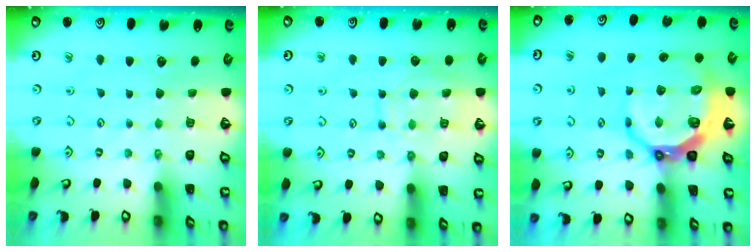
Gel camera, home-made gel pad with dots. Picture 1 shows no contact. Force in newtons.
{"total": 11.2, "press": 11.1, "slide": 1.0}
{"total": 14.0, "press": 13.2, "slide": 4.7}